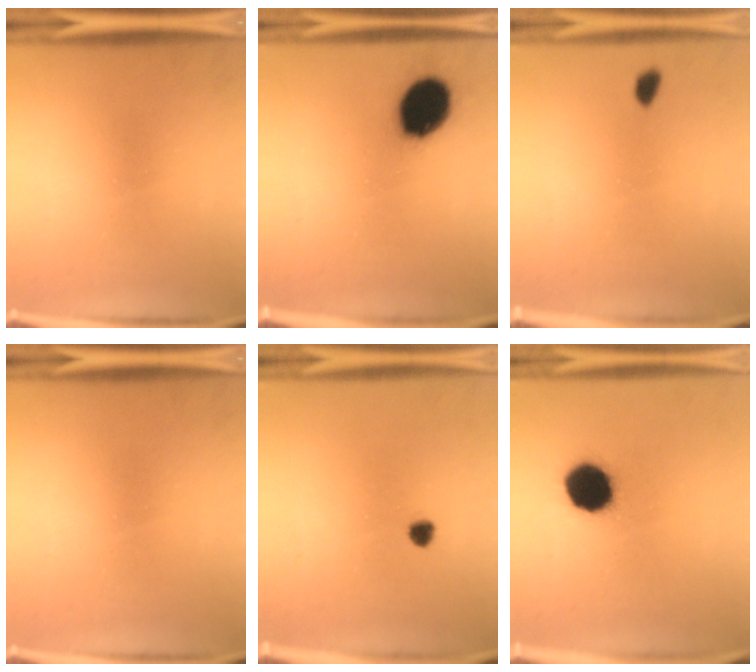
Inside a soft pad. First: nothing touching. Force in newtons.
{"total": 14.1}
{"total": 1.7}
{"total": 0.0}
{"total": 1.9}
{"total": 13.7}